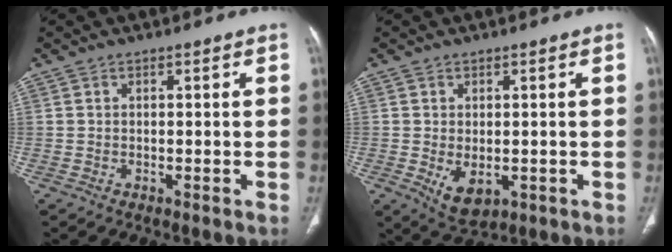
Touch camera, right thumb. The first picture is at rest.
{"total": 5.5, "force": [-1.1, 3.4, 4.2], "torque": [-0.065, -0.010, -0.002]}